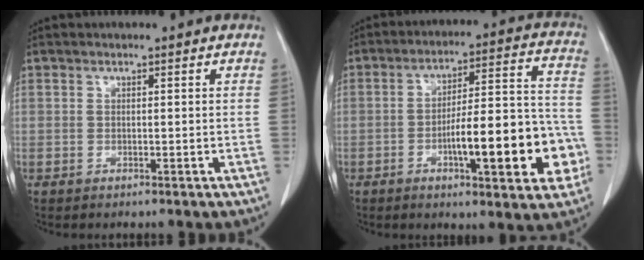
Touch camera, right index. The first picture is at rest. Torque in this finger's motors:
{"motor_torque": [1.76, -0.38, 0.47, 0.17]}